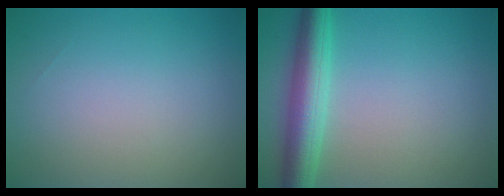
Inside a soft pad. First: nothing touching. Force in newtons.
{"total": 5.2, "press": 5.2, "slide": 0.2}